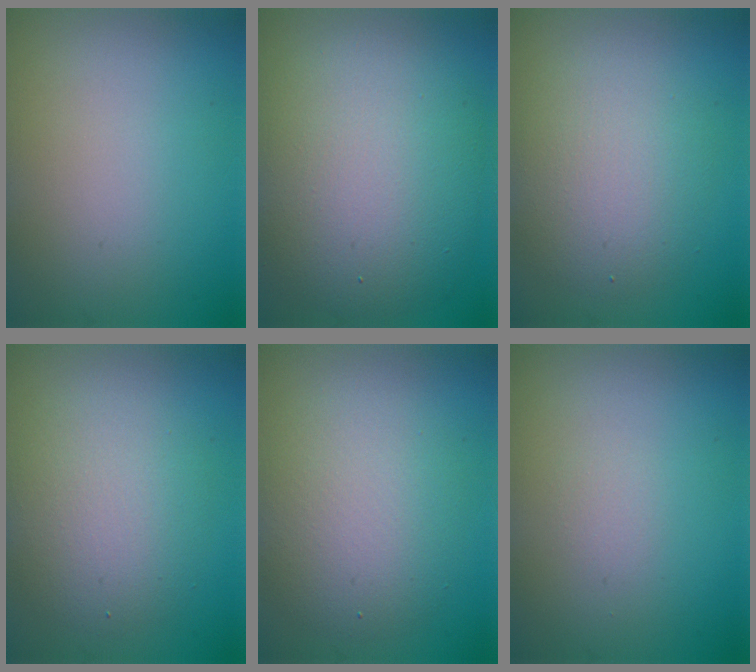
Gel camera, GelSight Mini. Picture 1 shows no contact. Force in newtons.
{"total": 10.7, "press": 10.6, "slide": 0.8}
{"total": 4.4, "press": 4.4, "slide": 0.3}
{"total": 4.6, "press": 4.6, "slide": 0.6}
{"total": 5.4, "press": 5.3, "slide": 0.4}
{"total": 0.5, "press": 0.5, "slide": 0.1}